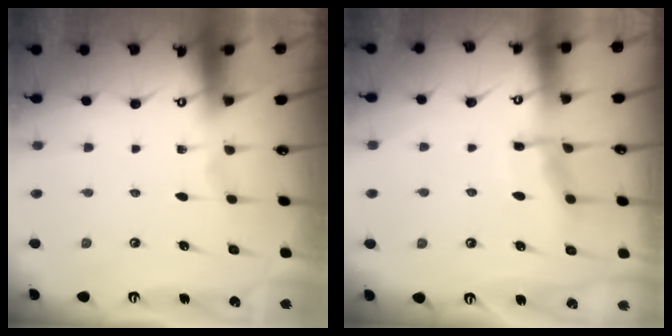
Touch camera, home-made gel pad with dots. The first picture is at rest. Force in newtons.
{"total": 7.3, "press": 7.2, "slide": 0.7}